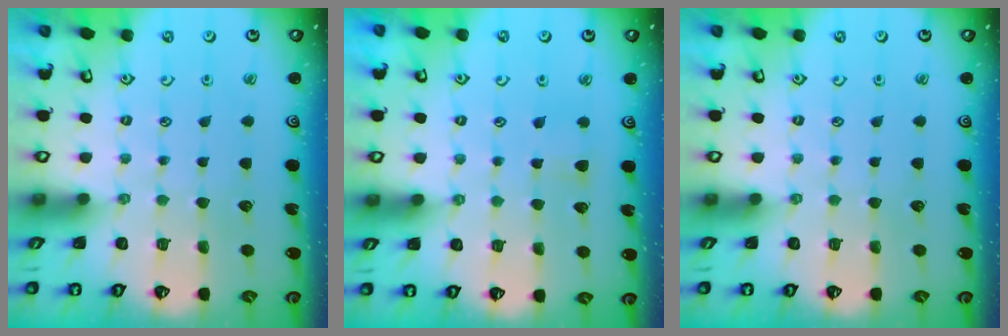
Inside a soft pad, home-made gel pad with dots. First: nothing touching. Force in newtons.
{"total": 3.1, "press": 3.0, "slide": 0.6}
{"total": 0.0}